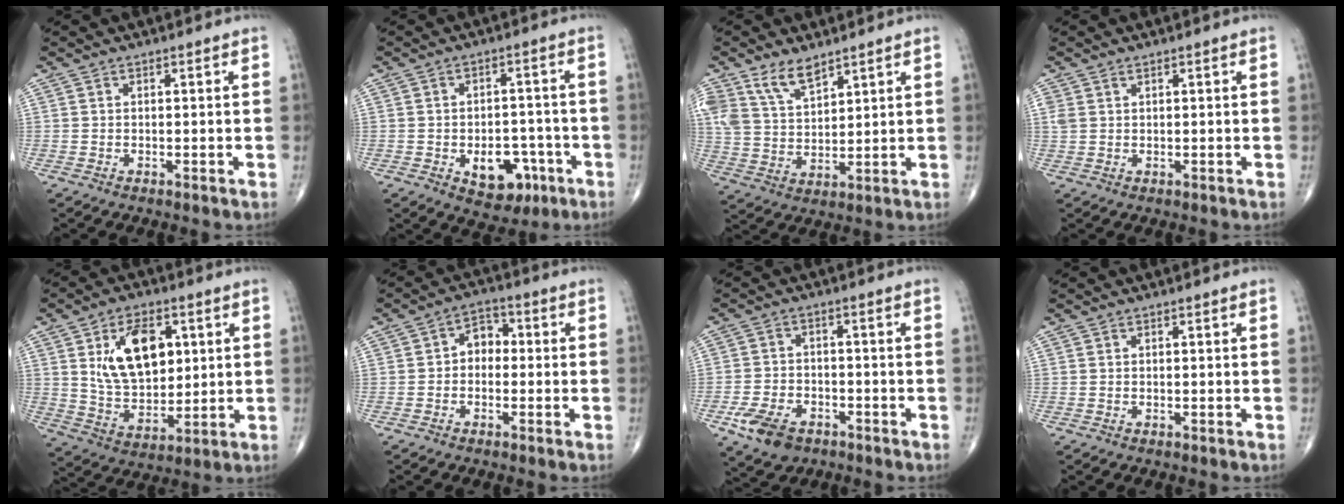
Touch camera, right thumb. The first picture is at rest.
{"total": 9.2, "force": [-3.6, 6.0, 6.0], "torque": [-0.045, 0.027, -0.039]}
{"total": 8.9, "force": [6.2, 4.4, 4.7], "torque": [-0.077, -0.031, 0.131]}
{"total": 1.8, "force": [1.1, 1.1, 1.0], "torque": [-0.022, 0.005, 0.028]}
{"total": 14.9, "force": [4.3, 9.0, 11.0], "torque": [-0.158, -0.020, 0.088]}
{"total": 4.8, "force": [-0.3, 3.6, 3.1], "torque": [-0.025, 0.021, -0.019]}
{"total": 8.0, "force": [-4.3, 5.2, 4.4], "torque": [-0.078, 0.018, -0.072]}
{"total": 0.0}